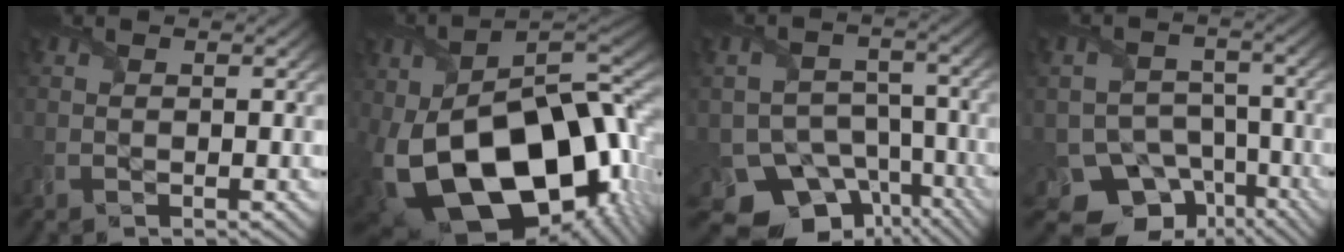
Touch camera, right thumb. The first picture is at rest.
{"total": 23.5, "force": [-4.8, 14.2, 18.1], "torque": [-0.344, -0.065, -0.050]}
{"total": 12.7, "force": [-8.3, 8.6, 4.2], "torque": [-0.084, -0.028, -0.113]}
{"total": 10.0, "force": [-6.3, 7.0, 3.2], "torque": [-0.058, -0.017, -0.098]}